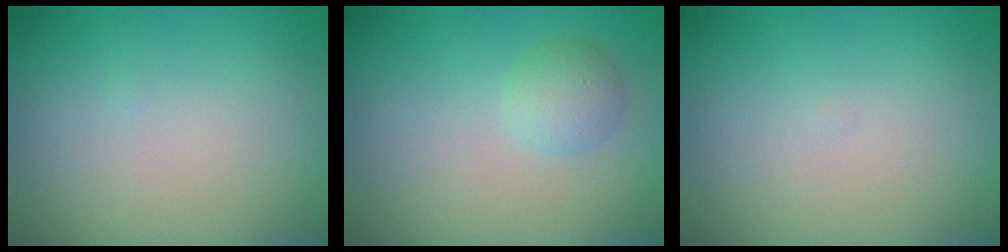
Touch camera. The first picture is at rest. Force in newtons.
{"total": 1.7, "press": 1.7, "slide": 0.2}
{"total": 0.0}